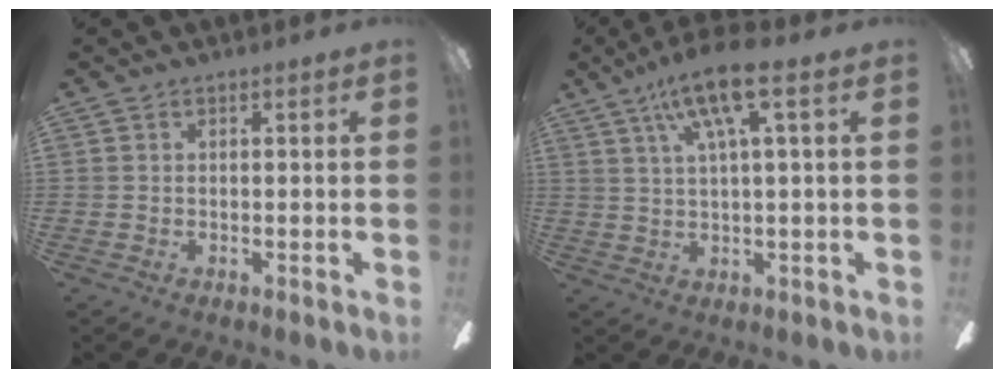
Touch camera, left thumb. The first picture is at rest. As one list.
[{"total": 11.8, "force": [5.8, 2.7, 9.9], "torque": [-0.177, -0.011, 0.099]}]